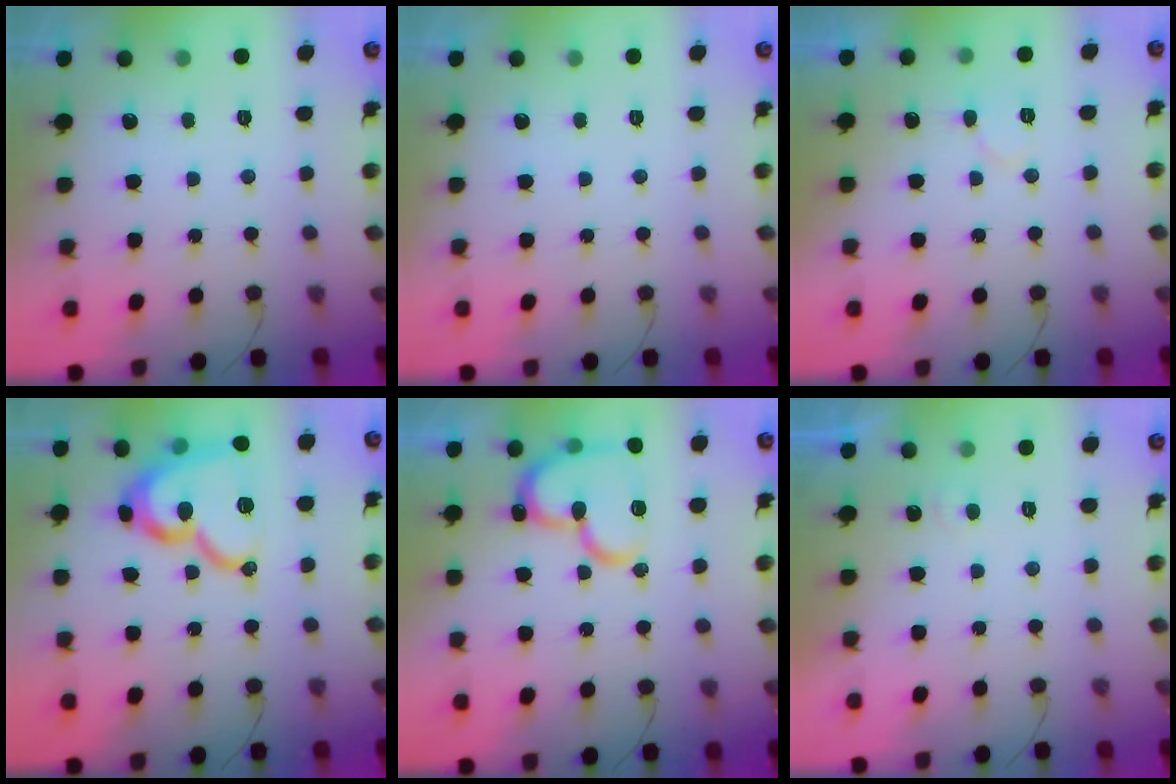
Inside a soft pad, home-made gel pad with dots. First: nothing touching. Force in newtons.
{"total": 0.0}
{"total": 6.7, "press": 6.7, "slide": 0.8}
{"total": 19.7, "press": 19.6, "slide": 1.7}
{"total": 19.1, "press": 19.0, "slide": 1.8}
{"total": 3.3, "press": 3.3, "slide": 0.2}